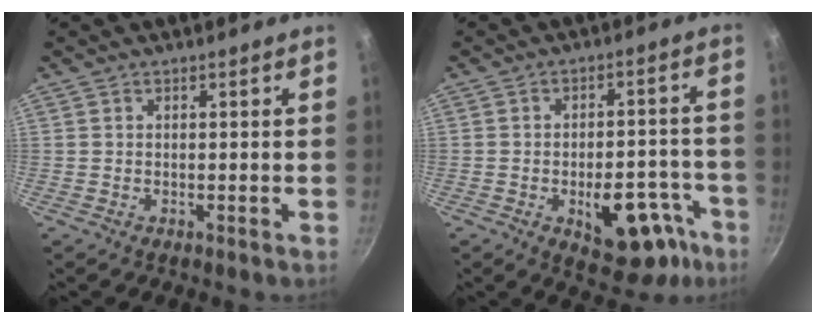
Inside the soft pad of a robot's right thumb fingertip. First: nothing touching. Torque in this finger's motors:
{"motor_torque": [1.93, 1.99, 0.76, -0.52, 0.08]}